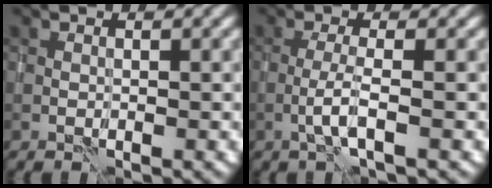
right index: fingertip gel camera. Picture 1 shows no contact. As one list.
[{"total": 2.1, "force": [-0.9, -0.2, 1.9], "torque": [-0.042, 0.007, -0.024]}]